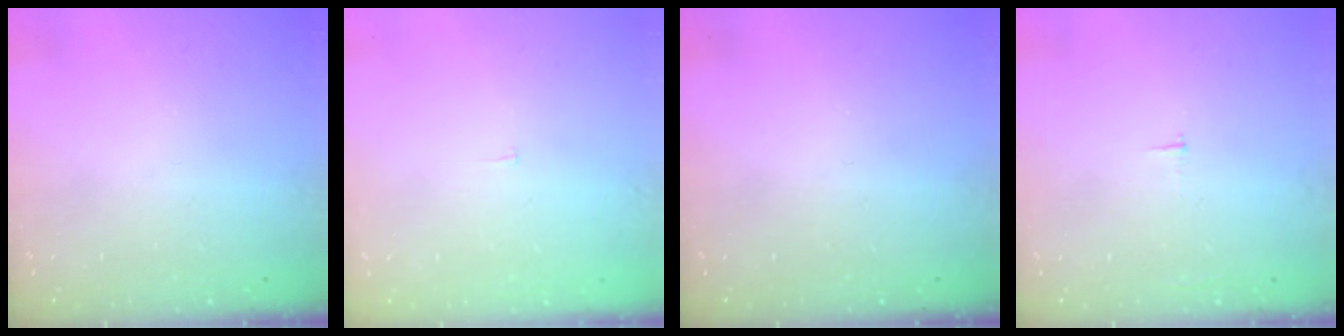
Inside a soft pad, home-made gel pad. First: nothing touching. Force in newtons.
{"total": 1.9, "press": 1.9, "slide": 0.1}
{"total": 0.0}
{"total": 2.3, "press": 2.3, "slide": 0.2}